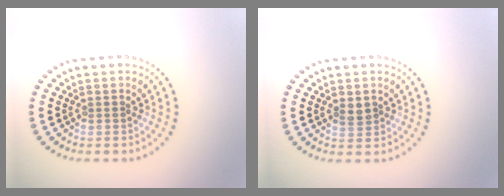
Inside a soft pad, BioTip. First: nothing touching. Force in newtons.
{"total": 1.2, "press": 1.2, "slide": 0.3}